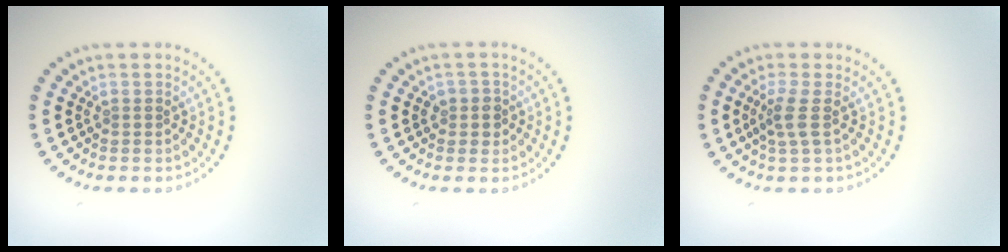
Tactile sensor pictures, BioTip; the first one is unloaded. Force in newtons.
{"total": 1.5, "press": 1.3, "slide": 0.6}
{"total": 1.9, "press": 1.4, "slide": 1.3}